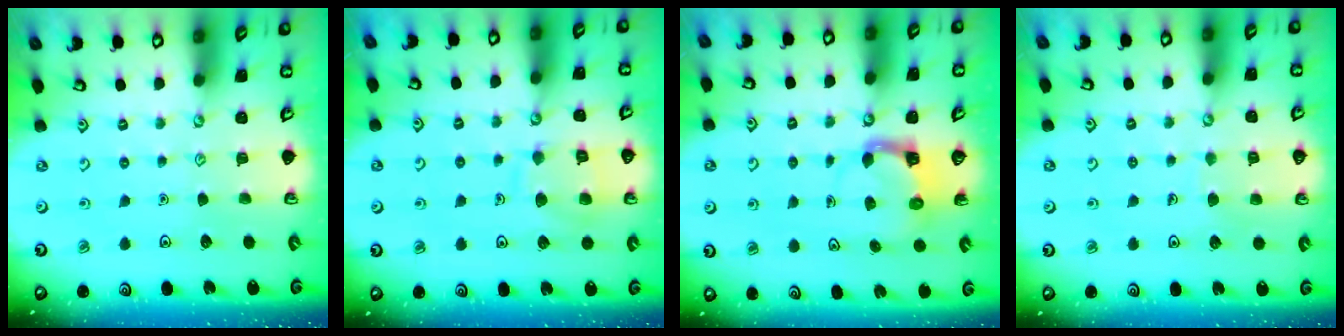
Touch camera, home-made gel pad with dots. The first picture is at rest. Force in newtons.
{"total": 9.7, "press": 9.7, "slide": 0.9}
{"total": 3.7, "press": 3.7, "slide": 0.4}
{"total": 3.7, "press": 3.7, "slide": 0.3}